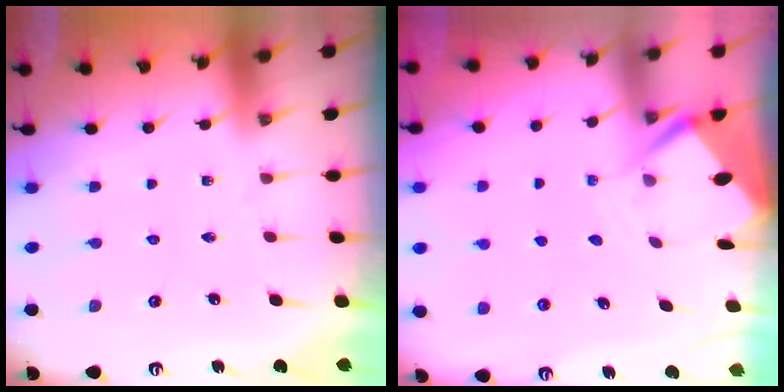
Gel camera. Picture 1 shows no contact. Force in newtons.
{"total": 3.6, "press": 3.6, "slide": 0.3}